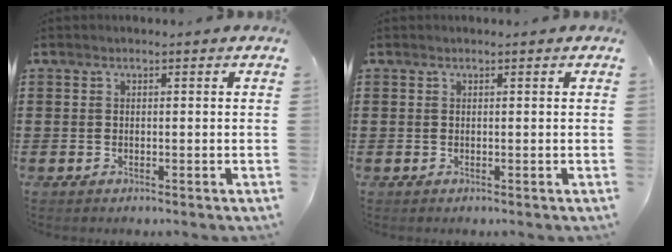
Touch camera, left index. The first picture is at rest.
{"total": 0.0}